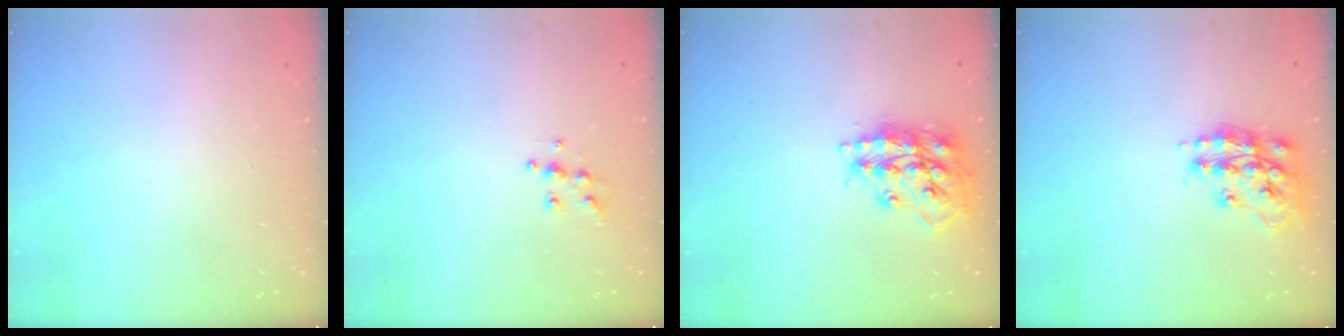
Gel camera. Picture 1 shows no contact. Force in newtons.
{"total": 6.4, "press": 6.4, "slide": 0.6}
{"total": 17.1, "press": 17.0, "slide": 1.5}
{"total": 14.5, "press": 14.5, "slide": 1.0}